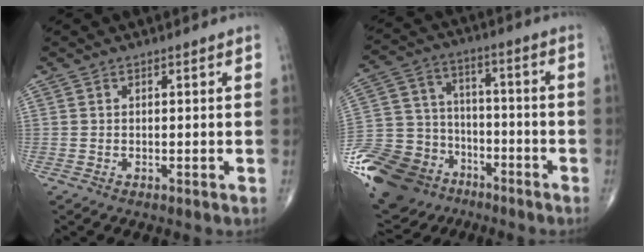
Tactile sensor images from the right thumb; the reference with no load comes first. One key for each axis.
{"total": 24.5, "fx": -13.5, "fy": 17.4, "fz": 10.8, "tx": -0.249, "ty": 0.064, "tz": -0.230}